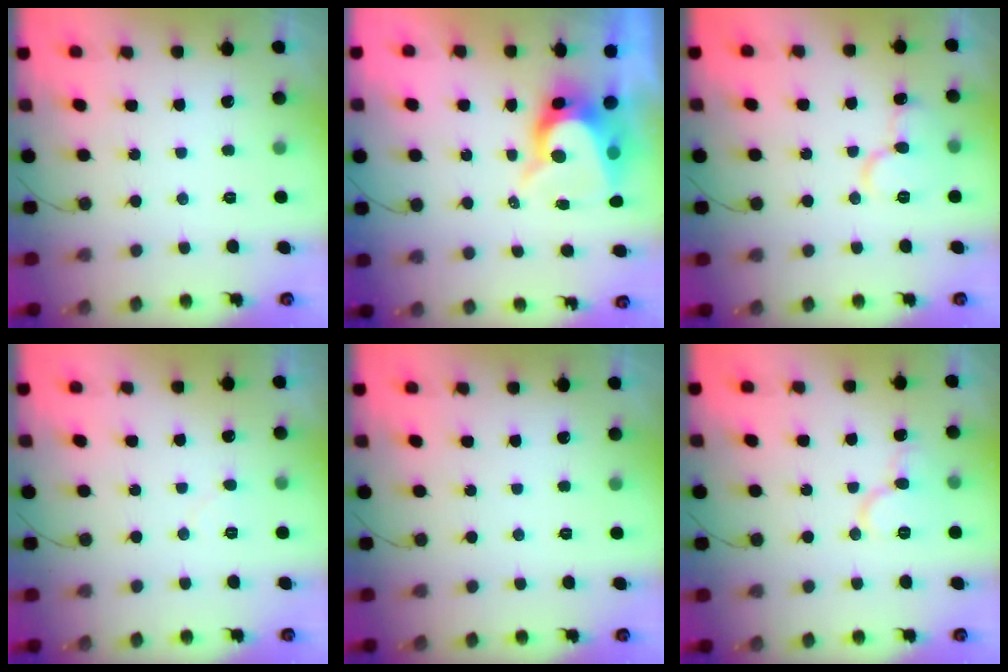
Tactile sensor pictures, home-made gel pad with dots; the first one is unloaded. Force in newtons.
{"total": 10.1, "press": 10.0, "slide": 1.0}
{"total": 10.2, "press": 10.1, "slide": 1.4}
{"total": 3.7, "press": 3.7, "slide": 0.4}
{"total": 0.0}
{"total": 10.0, "press": 9.9, "slide": 1.0}